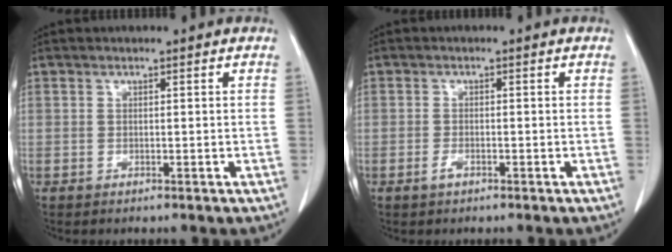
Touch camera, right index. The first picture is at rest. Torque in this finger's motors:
{"motor_torque": [0.06, -0.01, -0.12, -0.02]}